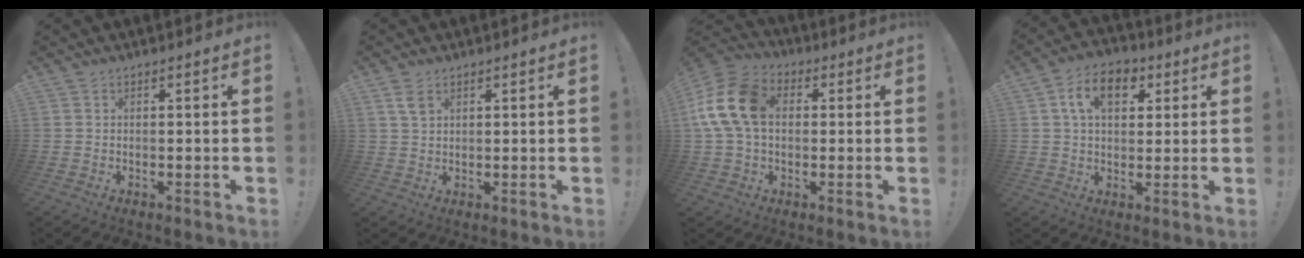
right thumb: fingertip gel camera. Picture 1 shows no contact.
{"total": 3.7, "force": [1.9, 2.1, 2.3], "torque": [-0.038, -0.004, 0.036]}
{"total": 15.8, "force": [2.1, 11.2, 10.9], "torque": [-0.209, 0.018, 0.045]}
{"total": 11.5, "force": [3.8, 7.7, 7.7], "torque": [-0.118, 0.009, 0.069]}